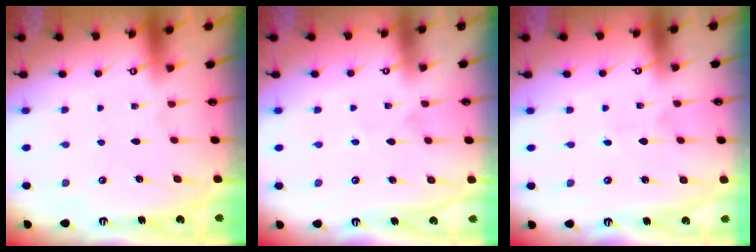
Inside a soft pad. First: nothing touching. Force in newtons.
{"total": 2.5, "press": 2.3, "slide": 0.9}
{"total": 2.0, "press": 2.0, "slide": 0.1}